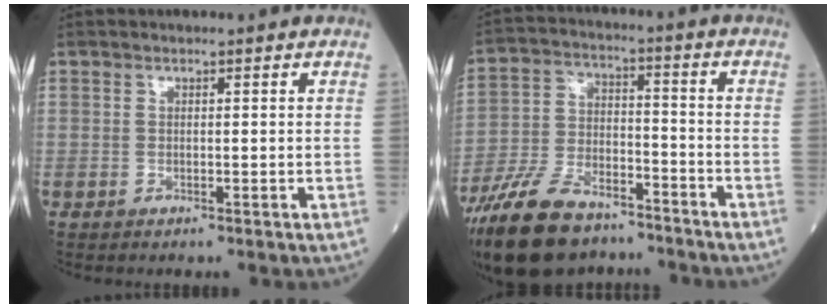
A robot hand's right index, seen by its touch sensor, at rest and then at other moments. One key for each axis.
{"total": 15.6, "fx": -11.9, "fy": 6.6, "fz": 7.6, "tx": -0.155, "ty": 0.004, "tz": -0.210}